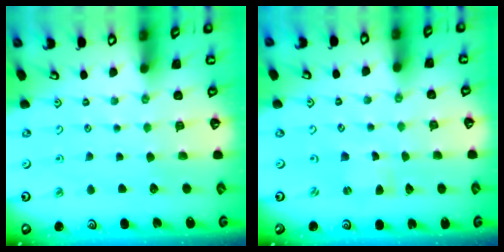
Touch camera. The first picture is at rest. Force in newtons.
{"total": 0.0}